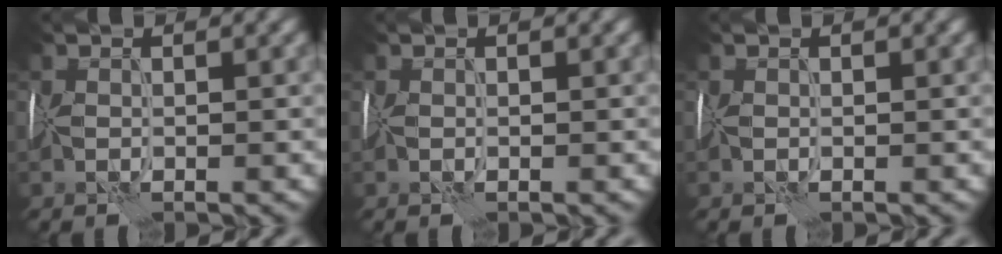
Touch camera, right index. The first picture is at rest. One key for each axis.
{"total": 0.0}
{"total": 0.0}